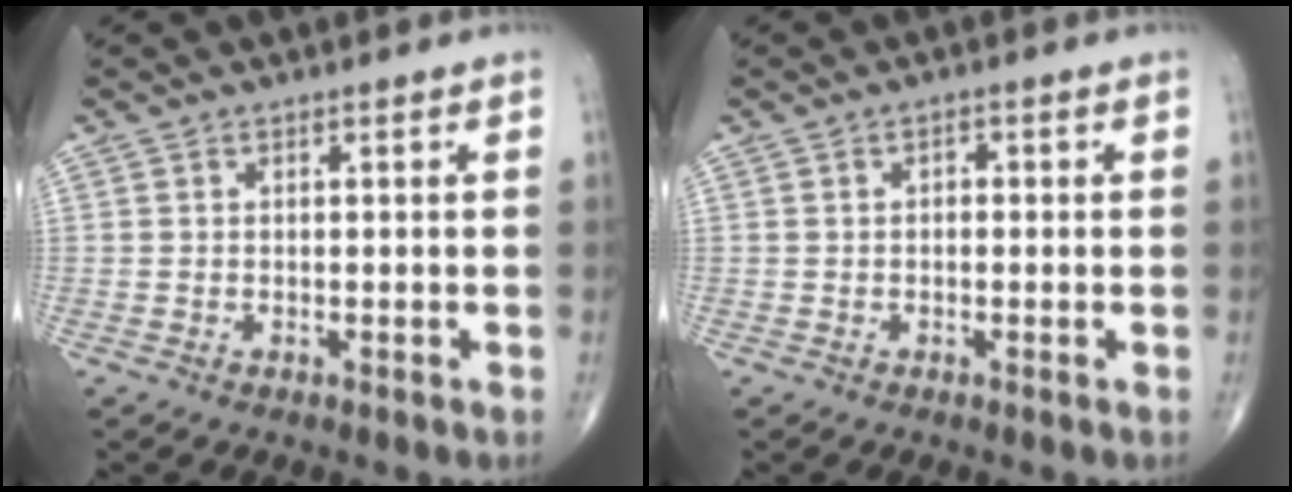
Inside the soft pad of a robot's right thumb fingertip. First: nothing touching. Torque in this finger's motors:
{"motor_torque": [-0.12, 0.23, 0.28, 0.04, 0.03]}